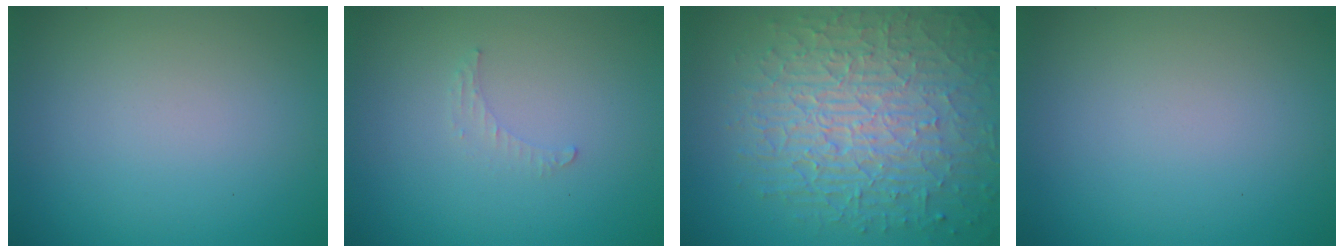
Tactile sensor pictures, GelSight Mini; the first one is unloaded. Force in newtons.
{"total": 0.8, "press": 0.8, "slide": 0.3}
{"total": 10.0, "press": 6.5, "slide": 7.6}
{"total": 0.0}